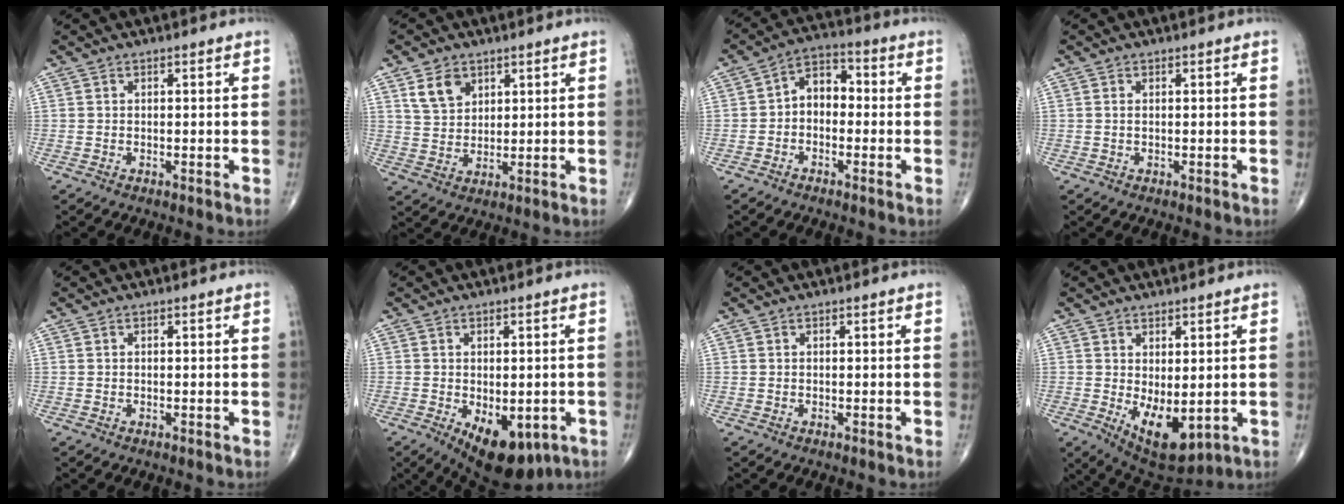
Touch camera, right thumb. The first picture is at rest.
{"total": 6.1, "force": [3.2, 4.2, 3.0], "torque": [-0.039, -0.017, 0.065]}
{"total": 6.5, "force": [-0.6, 4.6, 4.6], "torque": [-0.051, 0.029, -0.027]}
{"total": 0.5, "force": [0.1, 0.2, 0.4], "torque": [-0.014, 0.003, 0.004]}
{"total": 0.0}
{"total": 11.9, "force": [-4.6, 6.3, 9.0], "torque": [-0.117, -0.007, -0.052]}
{"total": 0.0}
{"total": 9.3, "force": [-1.1, 4.5, 8.0], "torque": [-0.113, -0.016, 0.004]}